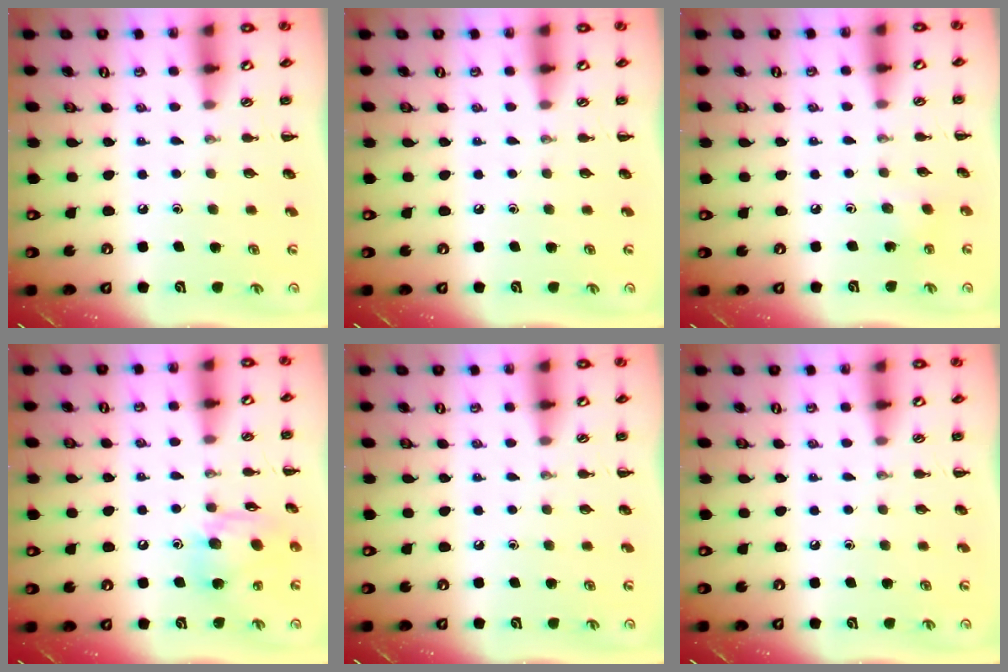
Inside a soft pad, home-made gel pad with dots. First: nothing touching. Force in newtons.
{"total": 0.0}
{"total": 2.6, "press": 2.5, "slide": 0.9}
{"total": 12.6, "press": 12.5, "slide": 1.5}
{"total": 0.0}
{"total": 0.0}